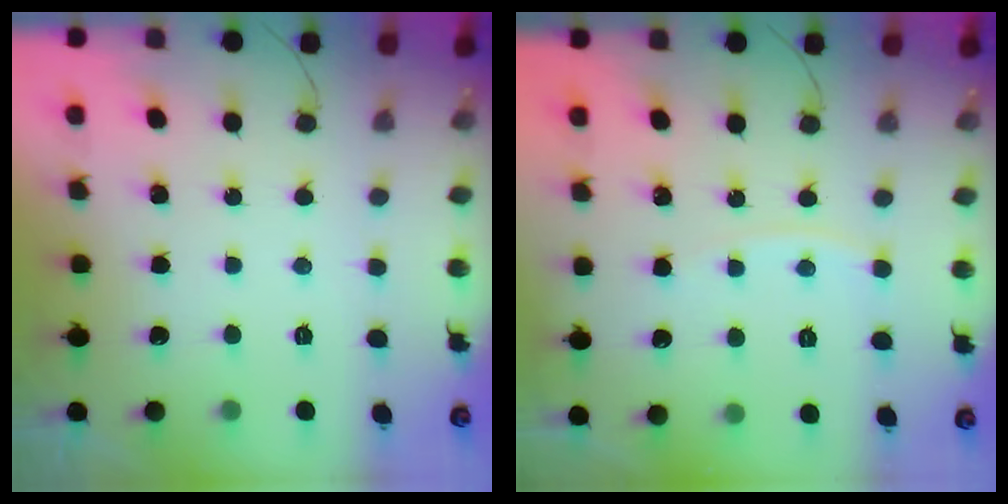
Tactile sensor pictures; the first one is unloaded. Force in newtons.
{"total": 4.1, "press": 4.1, "slide": 0.5}